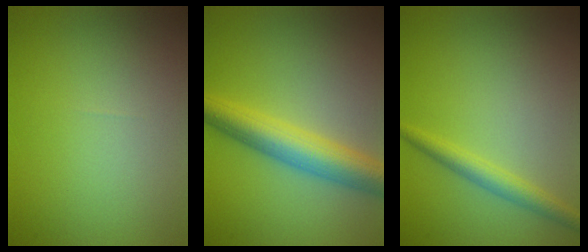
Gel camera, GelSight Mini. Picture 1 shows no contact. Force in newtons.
{"total": 6.1, "press": 6.1, "slide": 0.2}
{"total": 2.3, "press": 2.3, "slide": 0.1}